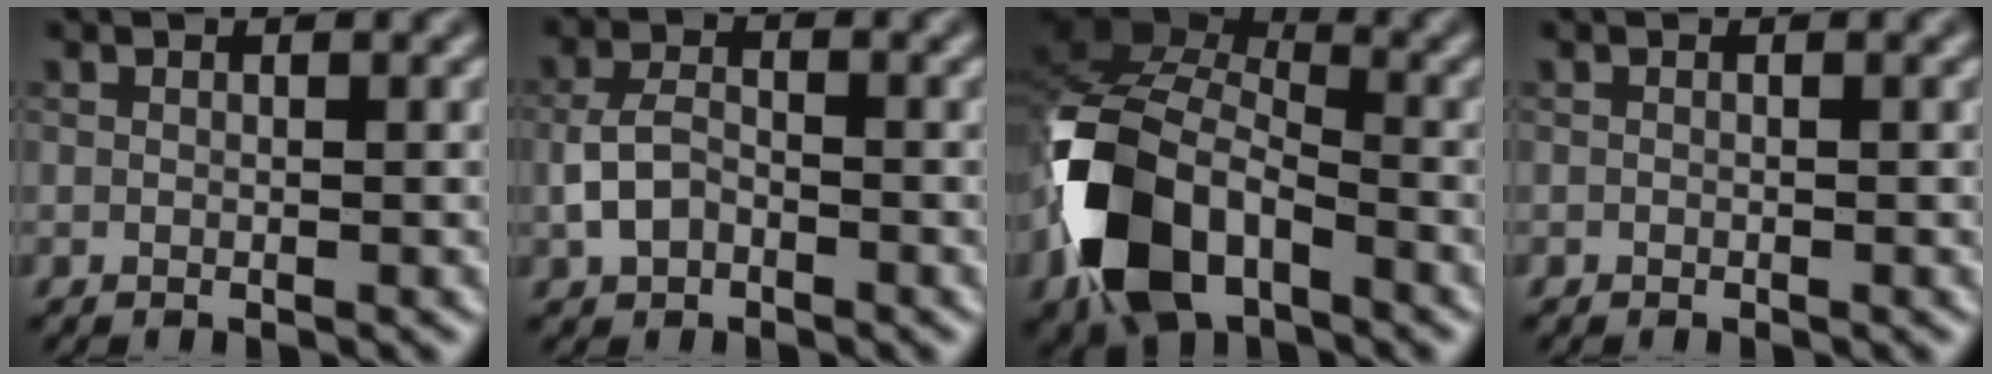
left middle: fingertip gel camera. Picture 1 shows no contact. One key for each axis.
{"total": 2.6, "fx": -1.0, "fy": 1.7, "fz": 1.7, "tx": -0.037, "ty": 0.004, "tz": -0.023}
{"total": 10.9, "fx": -5.0, "fy": 6.6, "fz": 7.1, "tx": -0.152, "ty": 0.003, "tz": -0.111}
{"total": 0.0}